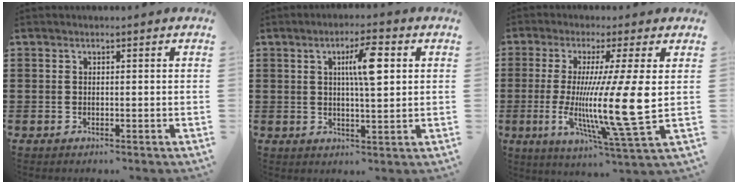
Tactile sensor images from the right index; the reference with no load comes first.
{"total": 6.5, "force": [1.9, 1.4, 6.0], "torque": [-0.115, 0.008, 0.025]}
{"total": 14.0, "force": [0.1, -0.2, 14.0], "torque": [-0.270, -0.026, -0.008]}